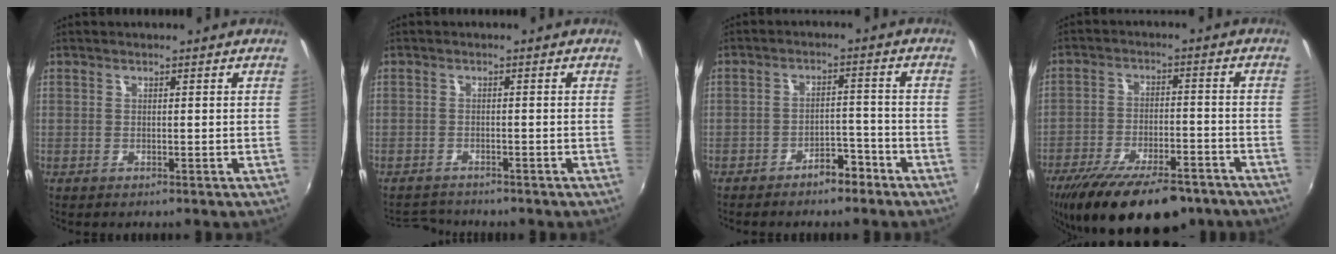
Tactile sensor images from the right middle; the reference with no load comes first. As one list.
[{"total": 3.7, "force": [-3.6, 0.8, 0.5], "torque": [-0.022, 0.001, -0.062]}, {"total": 4.7, "force": [-3.7, 1.9, 2.2], "torque": [-0.045, 0.014, -0.047]}, {"total": 19.6, "force": [-14.7, 6.8, 11.0], "torque": [-0.212, -0.033, -0.218]}]